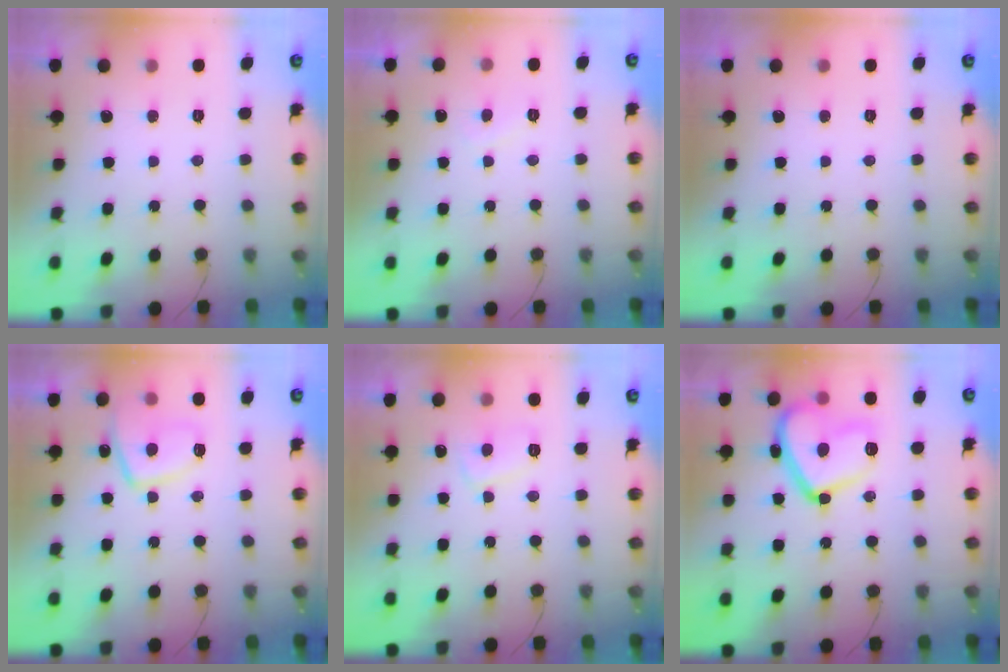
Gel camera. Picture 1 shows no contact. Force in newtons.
{"total": 1.4, "press": 1.3, "slide": 0.6}
{"total": 0.0}
{"total": 10.0, "press": 9.9, "slide": 1.2}
{"total": 6.4, "press": 6.3, "slide": 0.5}
{"total": 17.3, "press": 17.3, "slide": 1.2}